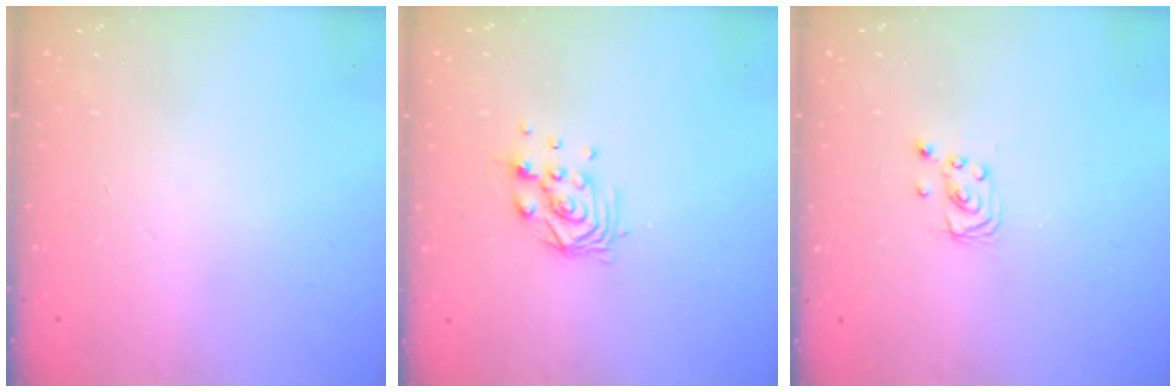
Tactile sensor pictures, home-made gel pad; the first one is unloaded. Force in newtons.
{"total": 6.6, "press": 6.5, "slide": 0.5}
{"total": 1.9, "press": 1.9, "slide": 0.1}